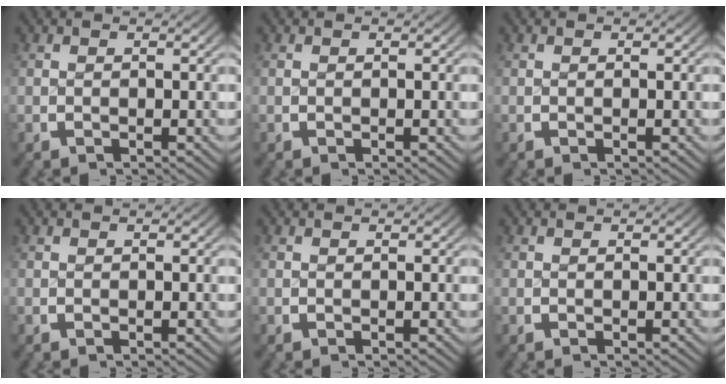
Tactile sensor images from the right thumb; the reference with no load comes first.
{"total": 0.0}
{"total": 0.0}
{"total": 0.0}
{"total": 0.0}
{"total": 0.0}